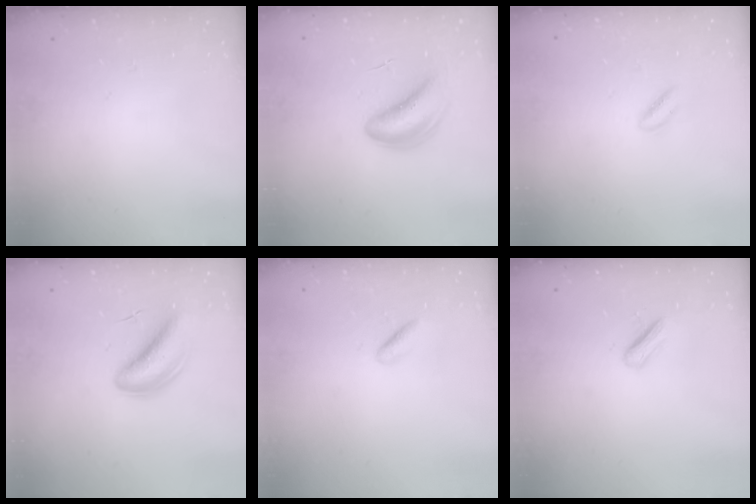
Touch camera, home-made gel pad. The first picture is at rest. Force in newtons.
{"total": 5.3, "press": 4.7, "slide": 2.5}
{"total": 1.5, "press": 1.1, "slide": 1.0}
{"total": 6.0, "press": 5.7, "slide": 1.9}
{"total": 1.2, "press": 1.0, "slide": 0.6}
{"total": 3.5, "press": 3.4, "slide": 0.6}